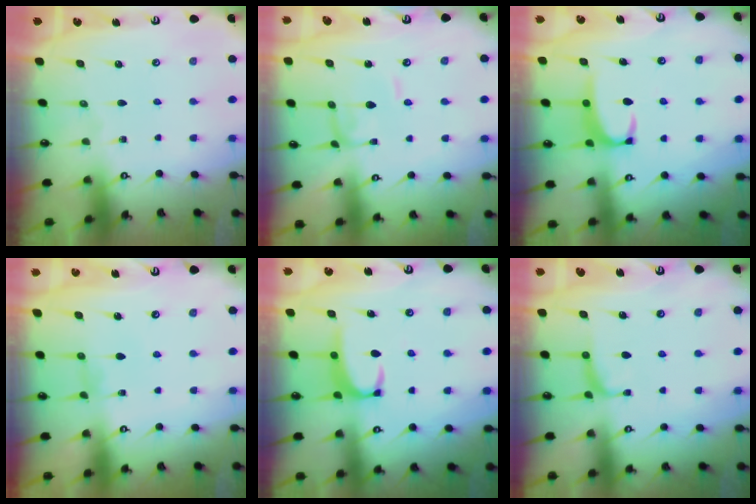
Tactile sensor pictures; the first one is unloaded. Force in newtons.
{"total": 2.1, "press": 2.1, "slide": 0.1}
{"total": 2.3, "press": 2.3, "slide": 0.6}
{"total": 0.9, "press": 0.5, "slide": 0.7}
{"total": 2.3, "press": 2.2, "slide": 0.8}
{"total": 1.0, "press": 0.9, "slide": 0.4}